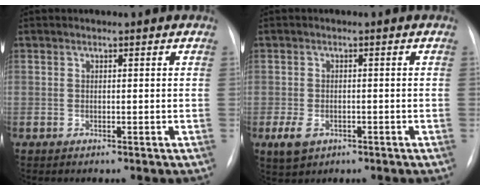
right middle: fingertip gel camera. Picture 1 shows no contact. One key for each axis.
{"total": 3.4, "fx": -1.5, "fy": 2.3, "fz": 2.1, "tx": -0.046, "ty": -0.005, "tz": -0.015}